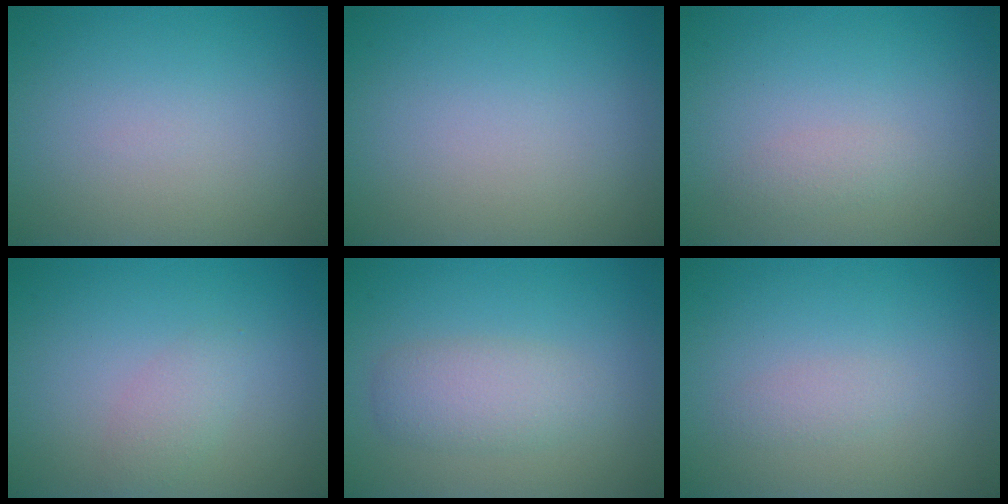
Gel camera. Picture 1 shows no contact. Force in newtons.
{"total": 0.0}
{"total": 1.0, "press": 1.0, "slide": 0.0}
{"total": 1.6, "press": 1.6, "slide": 0.0}
{"total": 3.0, "press": 3.0, "slide": 0.1}
{"total": 0.9, "press": 0.9, "slide": 0.0}